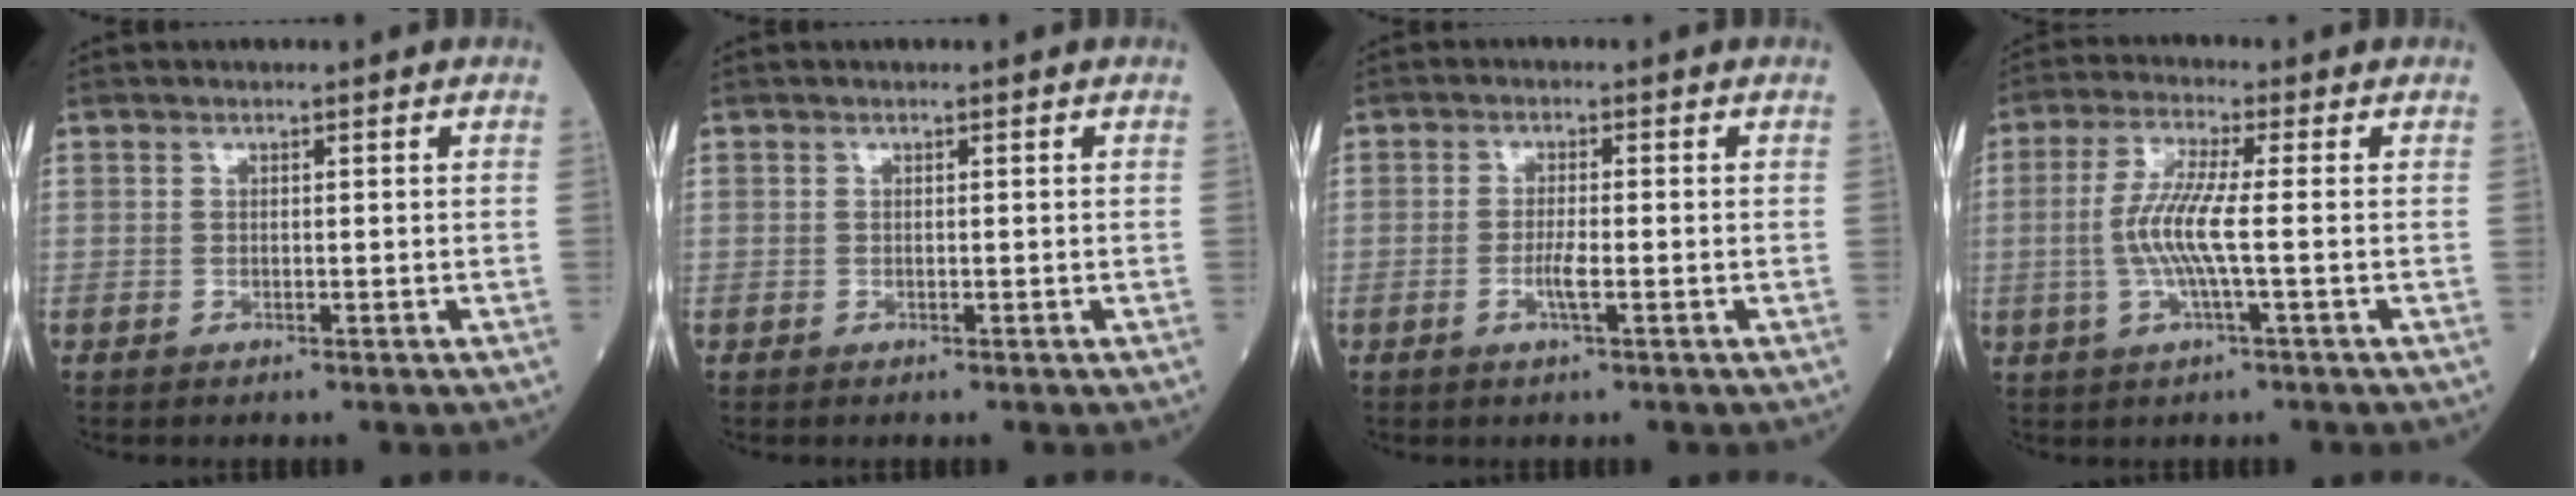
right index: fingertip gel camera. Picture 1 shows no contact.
{"total": 0.0}
{"total": 1.4, "force": [-0.5, -0.1, 1.3], "torque": [-0.028, -0.003, -0.011]}
{"total": 7.3, "force": [-0.7, 0.1, 7.2], "torque": [-0.154, 0.002, -0.020]}